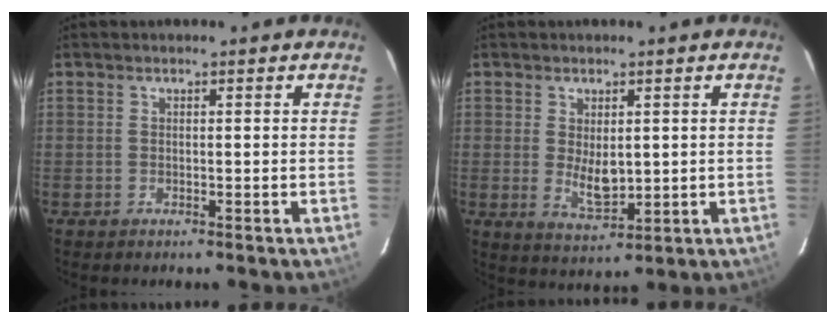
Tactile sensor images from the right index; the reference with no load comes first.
{"total": 5.6, "force": [0.3, 2.8, 4.8], "torque": [-0.078, -0.011, 0.015]}